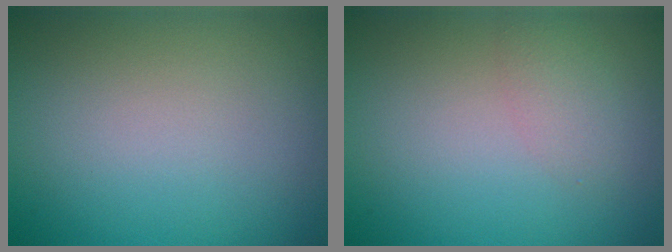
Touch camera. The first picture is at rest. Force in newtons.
{"total": 1.7, "press": 1.7, "slide": 0.0}